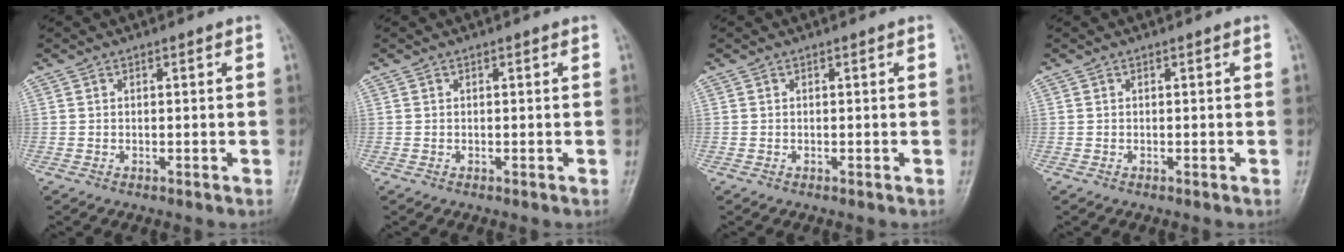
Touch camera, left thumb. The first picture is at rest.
{"total": 0.0}
{"total": 0.0}
{"total": 0.0}